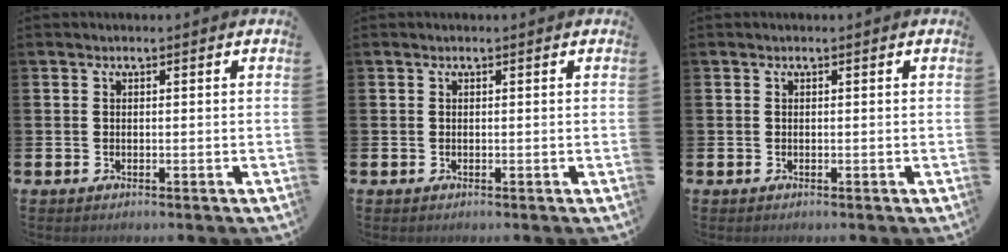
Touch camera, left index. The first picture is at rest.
{"total": 0.0}
{"total": 0.0}